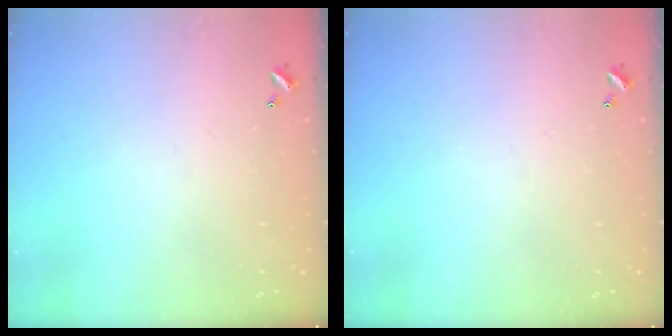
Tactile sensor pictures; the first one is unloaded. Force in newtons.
{"total": 0.0}